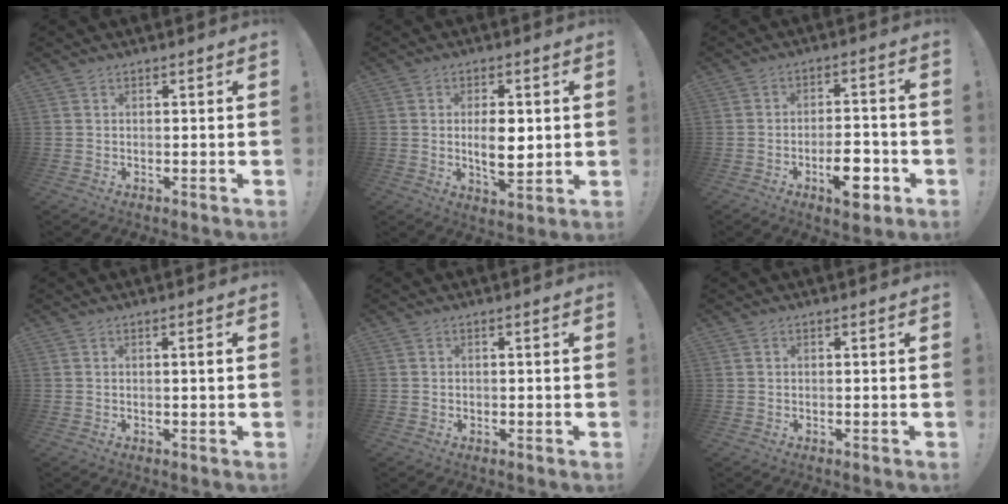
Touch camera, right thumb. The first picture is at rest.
{"total": 8.6, "force": [0.5, 4.1, 7.5], "torque": [-0.115, -0.015, 0.001]}
{"total": 9.9, "force": [-4.4, 4.4, 7.8], "torque": [-0.115, 0.020, -0.075]}
{"total": 1.9, "force": [0.3, -0.1, 1.8], "torque": [-0.026, -0.003, 0.001]}
{"total": 0.6, "force": [-0.4, 0.5, 0.0], "torque": [0.002, 0.002, -0.007]}
{"total": 0.0}